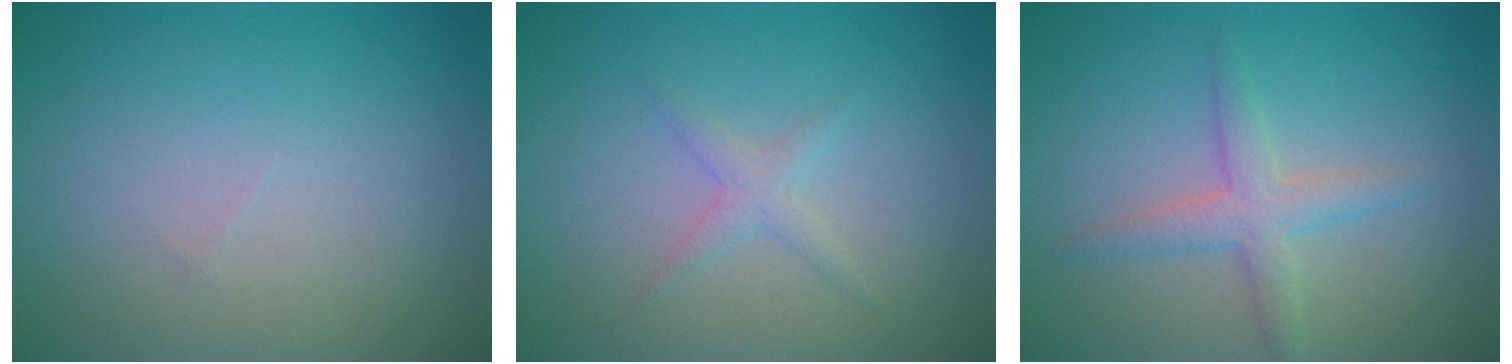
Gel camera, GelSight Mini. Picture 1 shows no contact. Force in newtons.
{"total": 1.3, "press": 1.3, "slide": 0.1}
{"total": 2.7, "press": 2.7, "slide": 0.1}